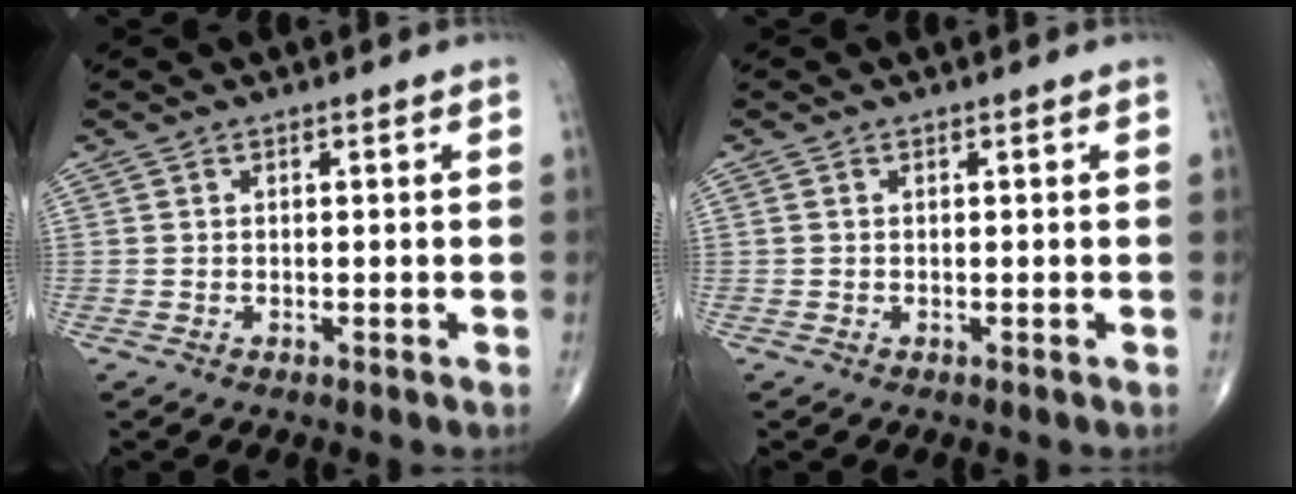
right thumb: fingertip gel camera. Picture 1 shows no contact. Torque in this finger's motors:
{"motor_torque": [-0.20, 0.08, -0.15, -0.07, 0.03]}